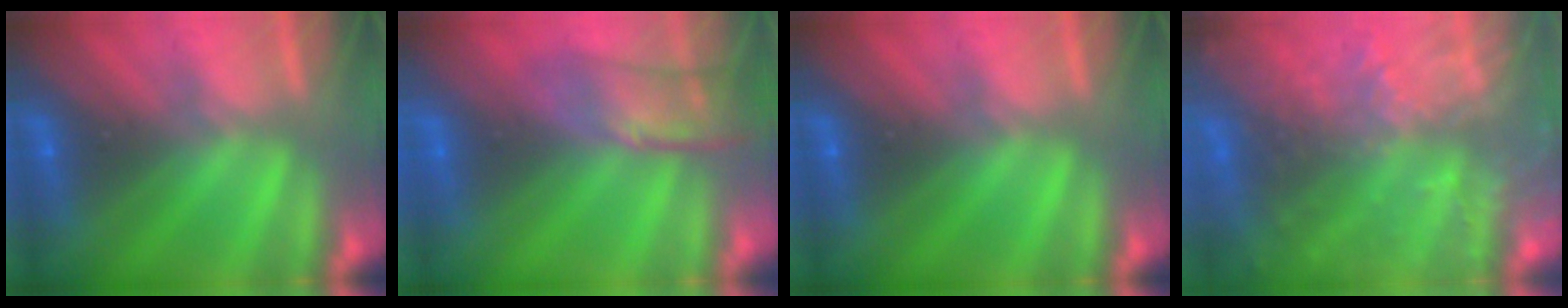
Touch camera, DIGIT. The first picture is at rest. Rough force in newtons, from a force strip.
{"total": 3.1}
{"total": 0.0}
{"total": 7.1}